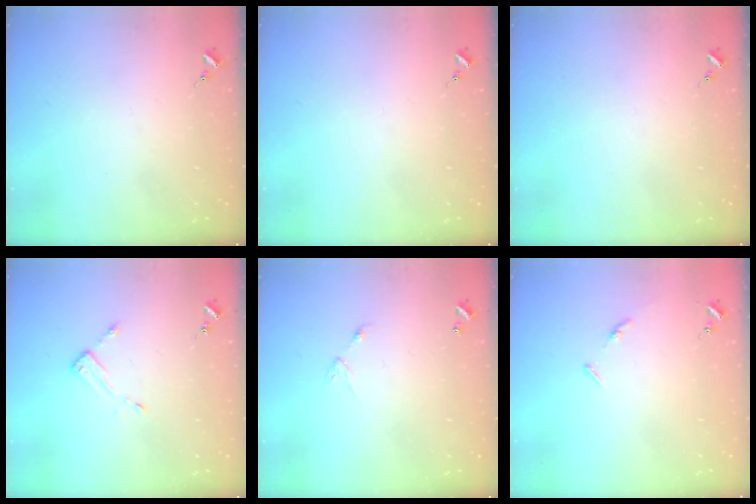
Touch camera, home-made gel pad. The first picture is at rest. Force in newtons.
{"total": 0.0}
{"total": 0.0}
{"total": 3.5, "press": 3.5, "slide": 0.3}
{"total": 5.9, "press": 5.9, "slide": 0.4}
{"total": 4.5, "press": 4.4, "slide": 0.5}